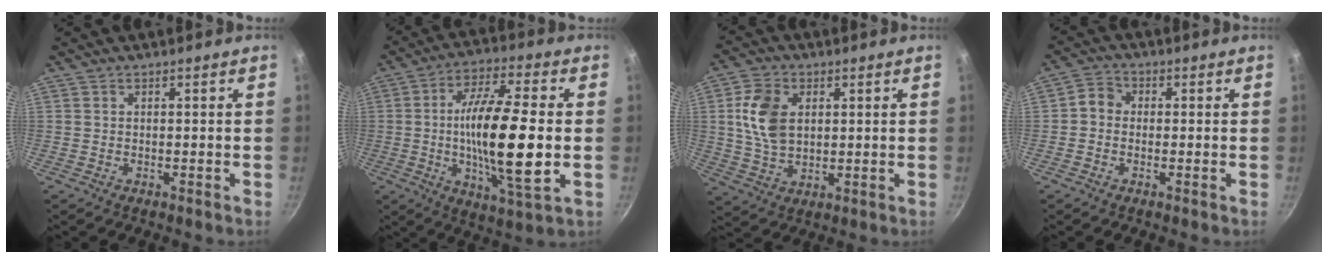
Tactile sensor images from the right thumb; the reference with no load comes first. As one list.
[{"total": 19.5, "force": [-1.1, 5.0, 18.8], "torque": [-0.331, 0.006, -0.027]}, {"total": 10.3, "force": [2.1, 7.0, 7.3], "torque": [-0.125, -0.004, 0.040]}, {"total": 3.4, "force": [-0.3, 3.0, 1.7], "torque": [-0.020, 0.010, -0.020]}]